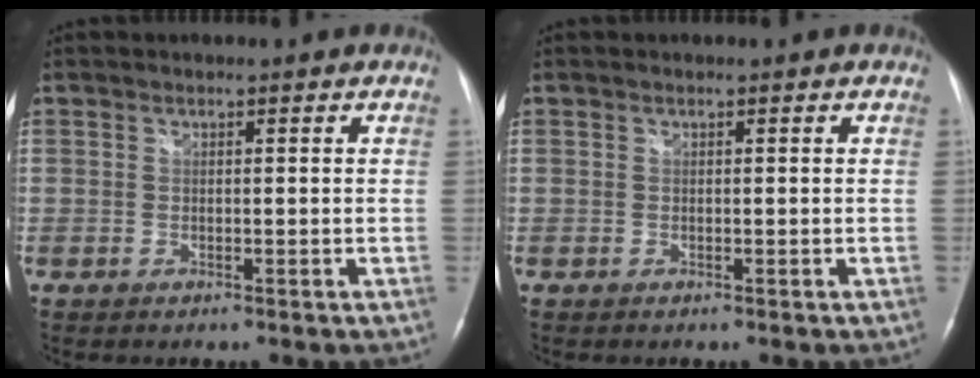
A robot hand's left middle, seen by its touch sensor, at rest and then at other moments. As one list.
[{"total": 0.0}]